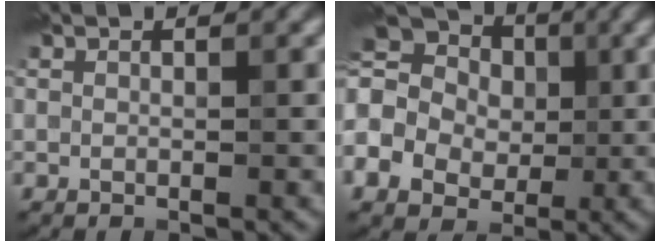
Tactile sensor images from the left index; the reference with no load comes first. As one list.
[{"total": 13.5, "force": [0.8, 11.6, 6.9], "torque": [-0.165, 0.024, -0.030]}]